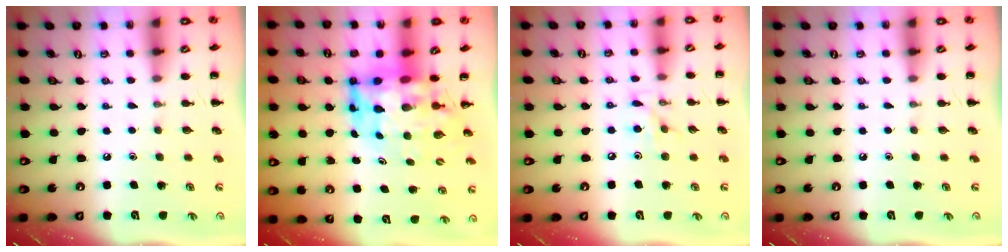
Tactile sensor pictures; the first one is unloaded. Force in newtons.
{"total": 8.3, "press": 7.9, "slide": 2.6}
{"total": 6.3, "press": 6.3, "slide": 0.9}
{"total": 0.0}